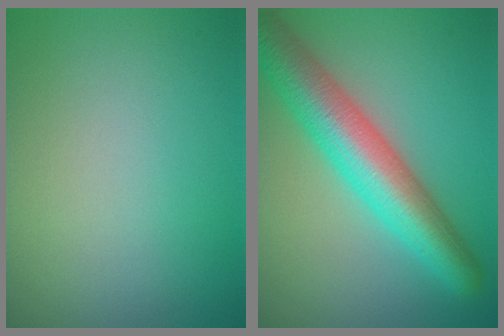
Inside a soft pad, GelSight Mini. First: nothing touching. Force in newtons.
{"total": 8.2, "press": 8.2, "slide": 0.3}